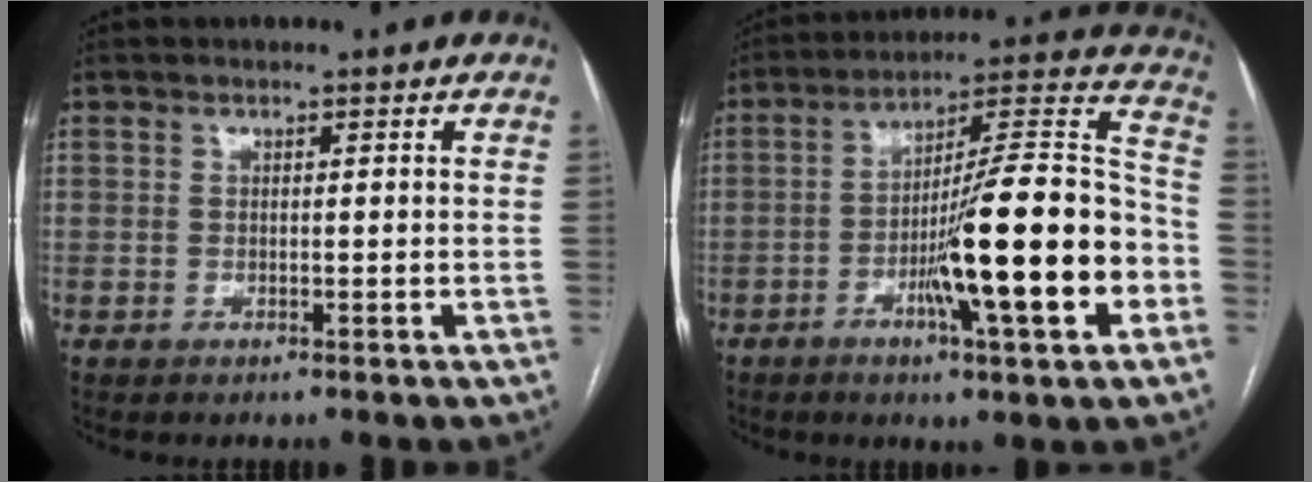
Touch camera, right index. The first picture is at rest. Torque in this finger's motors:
{"motor_torque": [1.41, -0.73, 0.78, 0.21]}